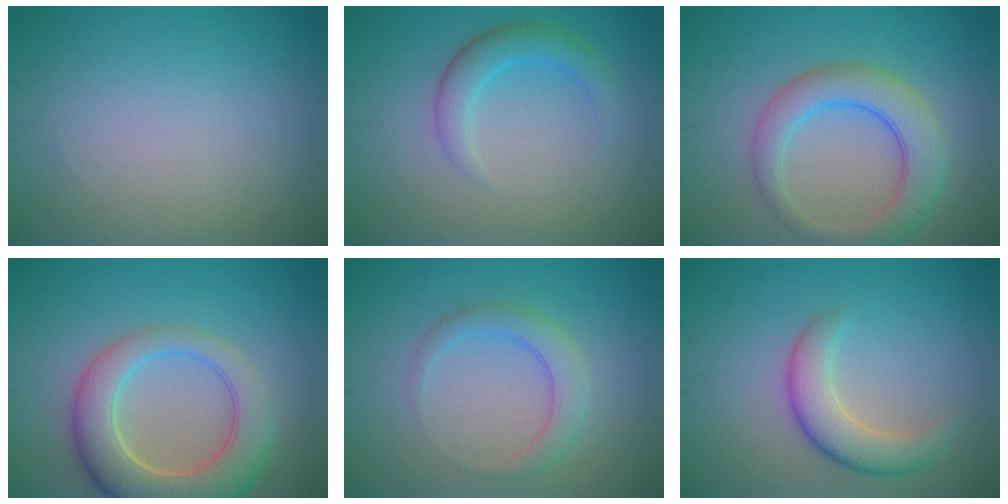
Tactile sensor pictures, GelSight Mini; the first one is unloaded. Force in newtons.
{"total": 3.0, "press": 3.0, "slide": 0.1}
{"total": 5.4, "press": 5.4, "slide": 0.1}
{"total": 7.8, "press": 7.8, "slide": 1.0}
{"total": 2.8, "press": 2.8, "slide": 0.1}
{"total": 4.2, "press": 4.2, "slide": 0.3}